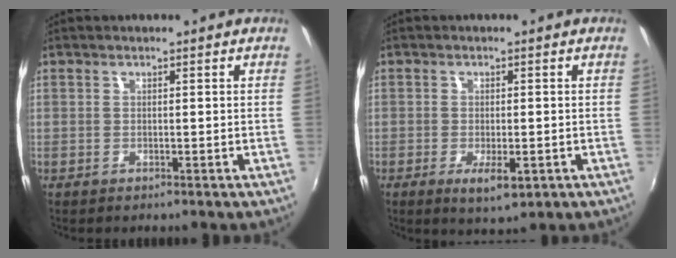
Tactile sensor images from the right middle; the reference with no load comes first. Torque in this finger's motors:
{"motor_torque": [0.83, -1.31, 0.02, 0.02]}